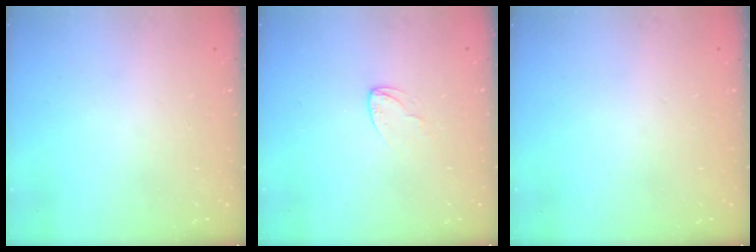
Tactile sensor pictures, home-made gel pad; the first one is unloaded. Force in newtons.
{"total": 2.9, "press": 2.9, "slide": 0.2}
{"total": 0.0}